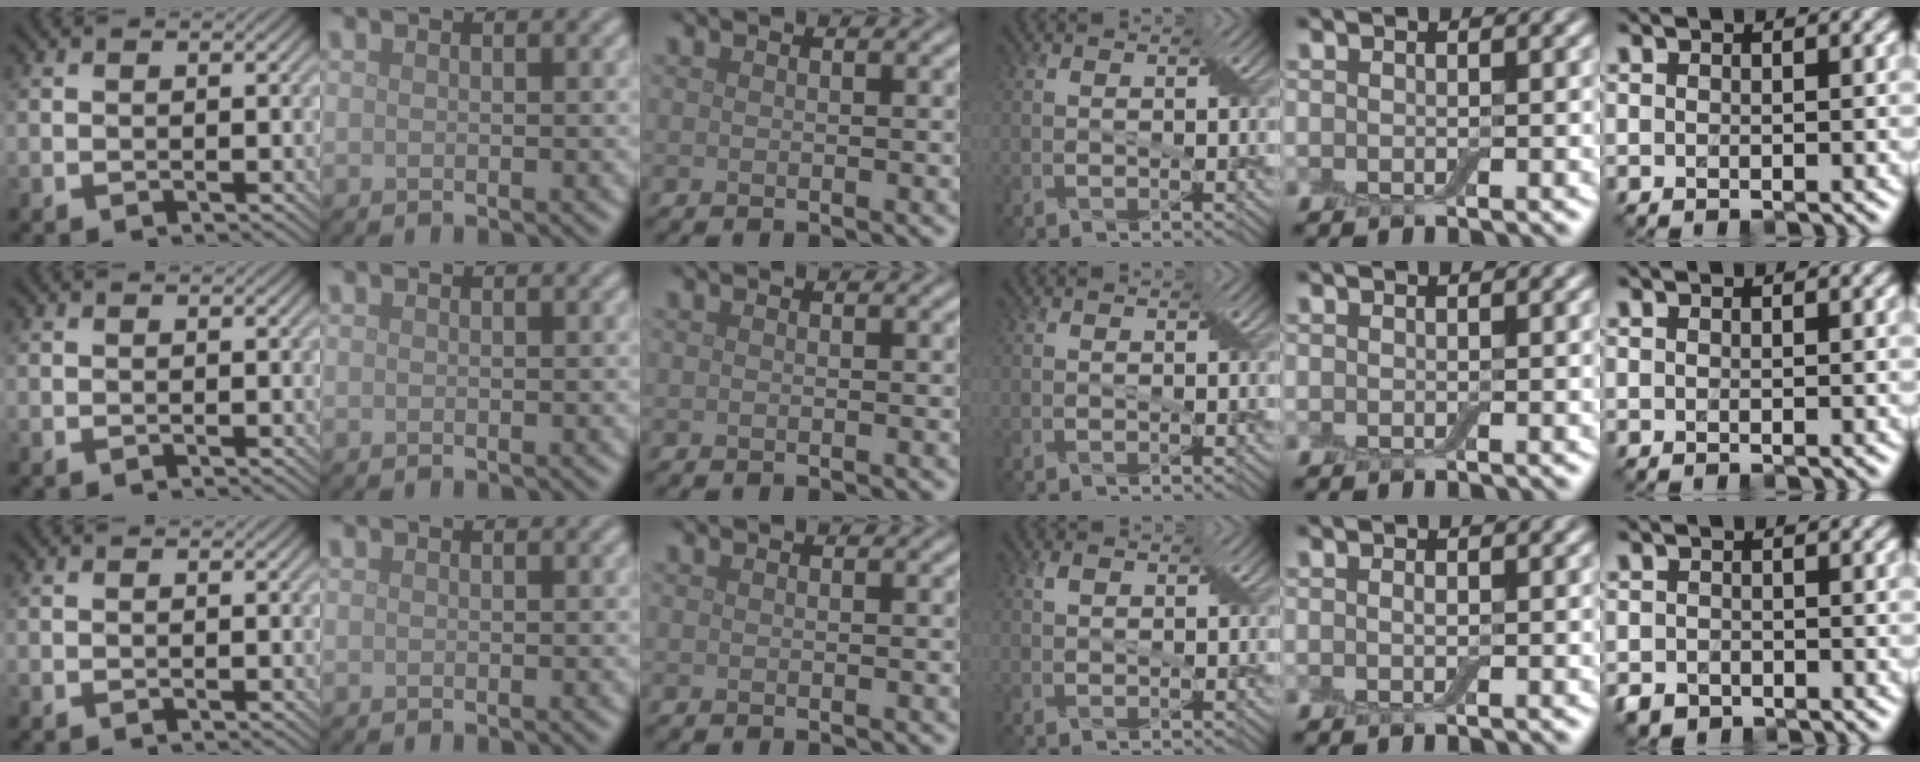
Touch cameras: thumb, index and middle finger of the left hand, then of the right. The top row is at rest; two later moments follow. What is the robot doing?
{"motion": "fold", "object": "apron"}